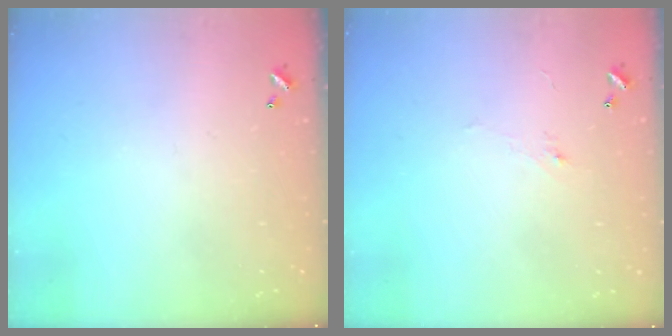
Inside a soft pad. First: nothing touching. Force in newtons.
{"total": 1.2, "press": 0.8, "slide": 0.8}